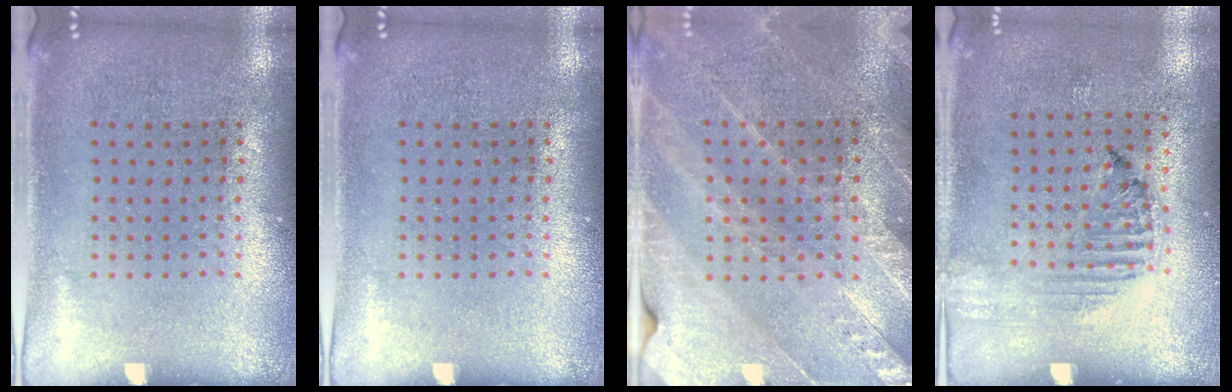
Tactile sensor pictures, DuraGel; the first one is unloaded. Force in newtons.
{"total": 0.0}
{"total": 2.6, "press": 2.5, "slide": 0.7}
{"total": 1.2, "press": 1.2, "slide": 0.2}